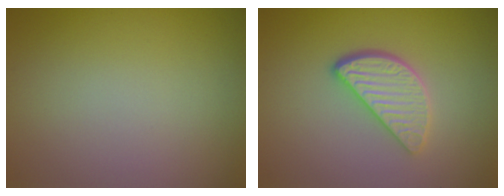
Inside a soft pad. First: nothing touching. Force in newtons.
{"total": 3.6, "press": 2.9, "slide": 2.1}